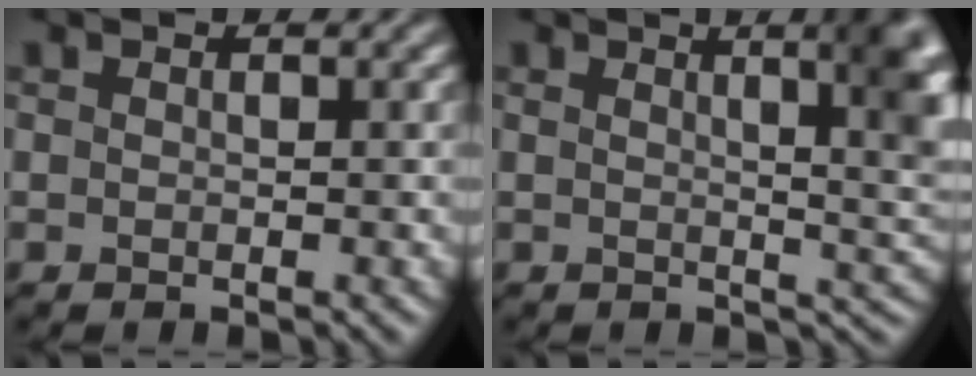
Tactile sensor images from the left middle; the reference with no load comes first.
{"total": 7.5, "force": [1.9, 2.6, 6.8], "torque": [-0.048, 0.020, 0.017]}